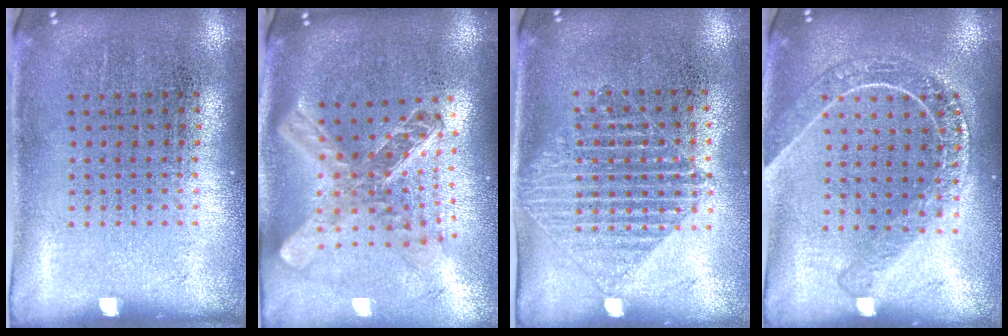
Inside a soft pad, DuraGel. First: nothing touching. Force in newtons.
{"total": 2.5, "press": 2.0, "slide": 1.6}
{"total": 1.3, "press": 1.1, "slide": 0.6}
{"total": 1.8, "press": 1.6, "slide": 0.8}